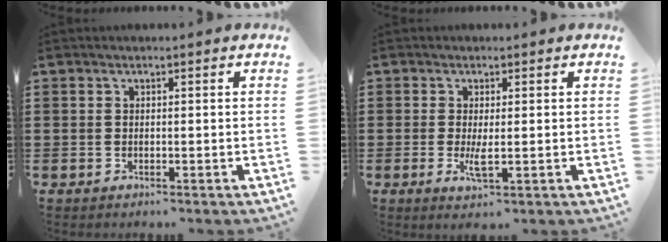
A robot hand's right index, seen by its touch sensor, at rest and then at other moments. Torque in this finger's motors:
{"motor_torque": [1.00, 0.42, 0.43, 0.08]}